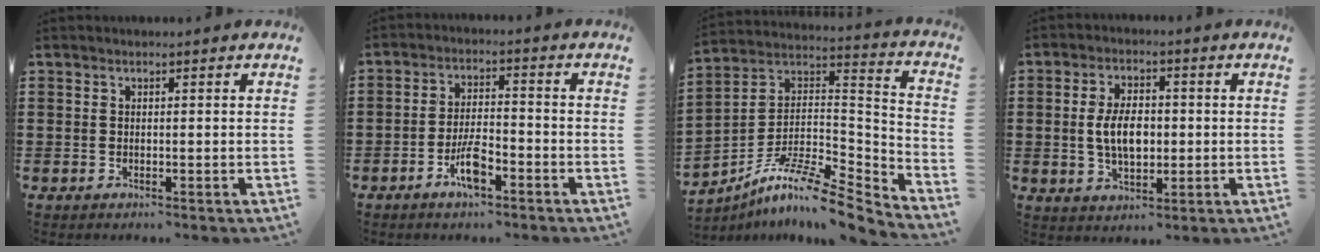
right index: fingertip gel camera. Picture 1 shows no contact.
{"total": 5.5, "force": [-3.1, 1.6, 4.3], "torque": [-0.098, -0.003, -0.061]}
{"total": 9.1, "force": [-7.2, 1.3, 5.4], "torque": [-0.100, 0.000, -0.145]}
{"total": 6.5, "force": [-0.1, 3.6, 5.3], "torque": [-0.109, 0.002, -0.008]}